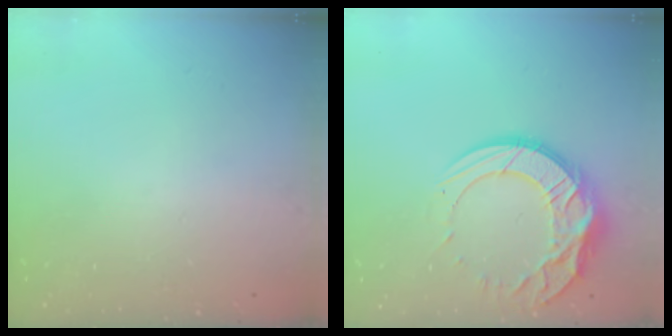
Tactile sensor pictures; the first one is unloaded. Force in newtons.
{"total": 15.5, "press": 15.5, "slide": 1.1}